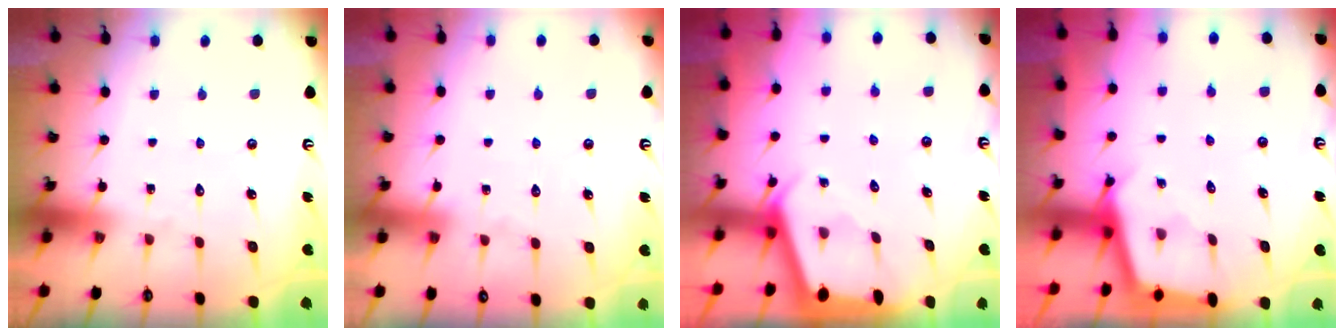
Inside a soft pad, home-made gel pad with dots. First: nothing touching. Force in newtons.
{"total": 3.6, "press": 3.5, "slide": 0.6}
{"total": 2.2, "press": 2.2, "slide": 0.1}
{"total": 2.5, "press": 2.5, "slide": 0.2}